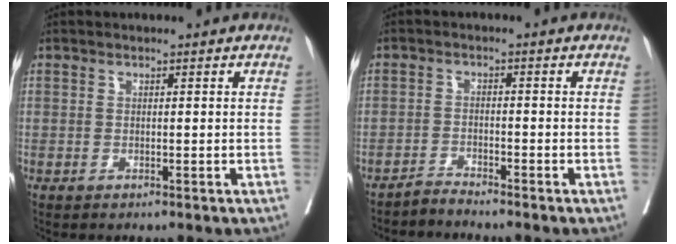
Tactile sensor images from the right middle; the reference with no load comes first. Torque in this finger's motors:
{"motor_torque": [-0.03, 0.05, -0.02, 0.01]}